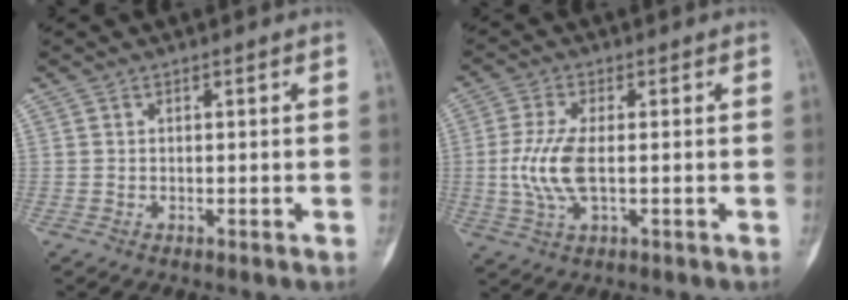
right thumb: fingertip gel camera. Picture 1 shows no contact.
{"total": 7.9, "force": [-0.5, 3.2, 7.2], "torque": [-0.174, -0.003, -0.009]}